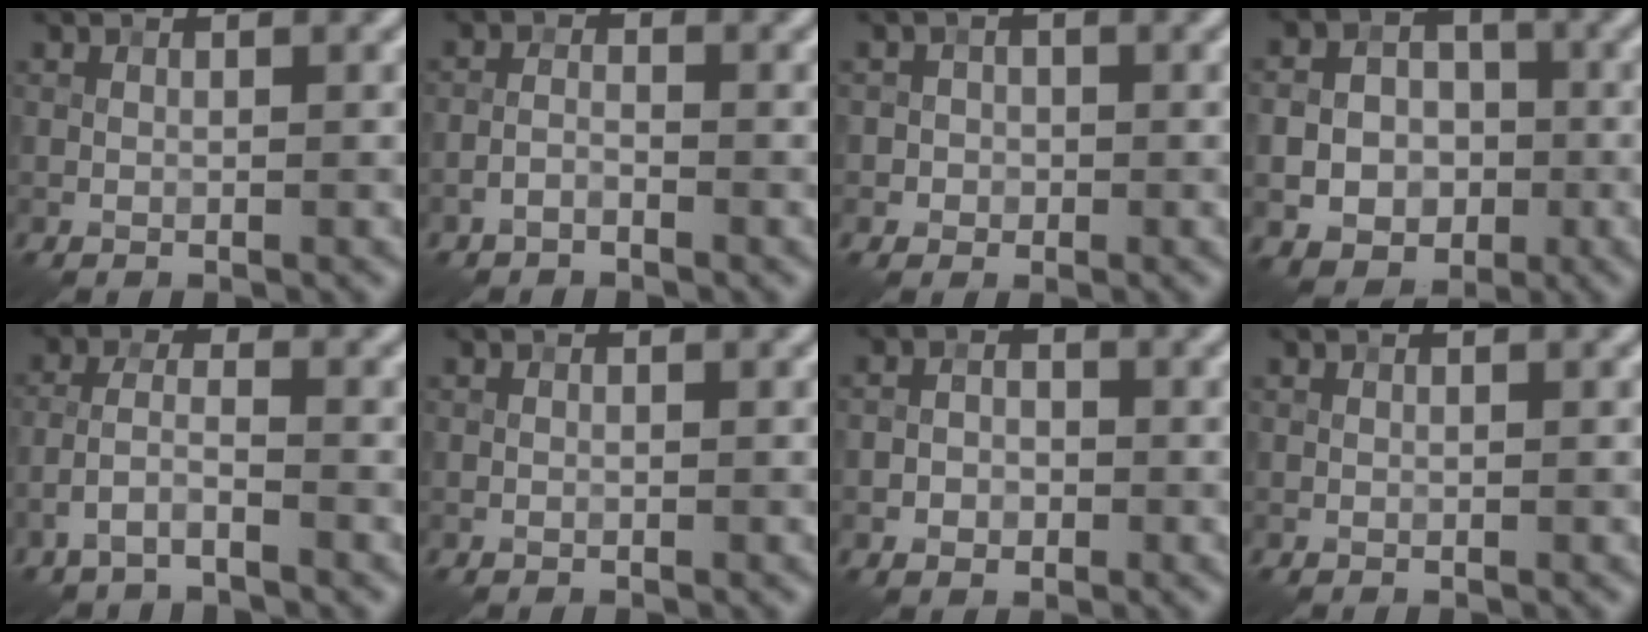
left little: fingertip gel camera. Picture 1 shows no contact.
{"total": 1.5, "force": [-1.2, 0.7, 0.6], "torque": [-0.010, 0.007, -0.027]}
{"total": 1.6, "force": [-0.3, 1.6, 0.2], "torque": [0.013, 0.000, -0.009]}
{"total": 7.8, "force": [-2.1, 6.8, 3.3], "torque": [-0.047, -0.005, -0.055]}
{"total": 2.8, "force": [-2.0, 0.7, 1.8], "torque": [-0.042, 0.010, -0.050]}
{"total": 0.0}
{"total": 2.2, "force": [-0.8, 1.7, 1.1], "torque": [-0.011, 0.000, -0.020]}
{"total": 0.0}